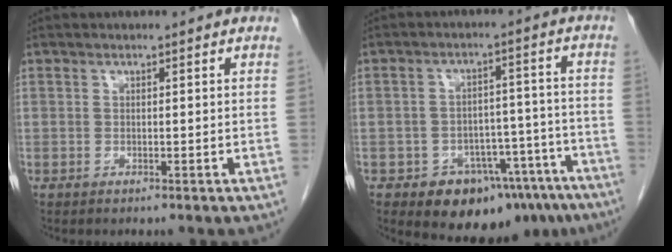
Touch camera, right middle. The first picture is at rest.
{"total": 13.3, "force": [-9.7, 7.1, 5.8], "torque": [-0.038, 0.045, -0.128]}